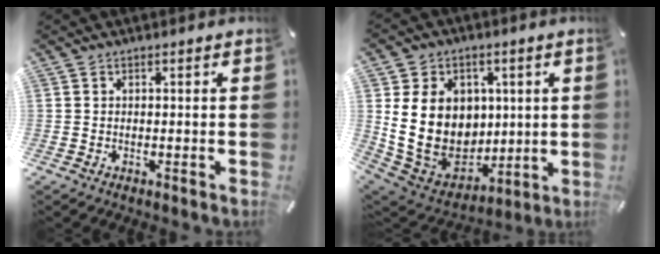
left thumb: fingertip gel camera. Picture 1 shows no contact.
{"total": 18.1, "force": [2.9, 15.2, 9.3], "torque": [-0.166, -0.033, 0.065]}